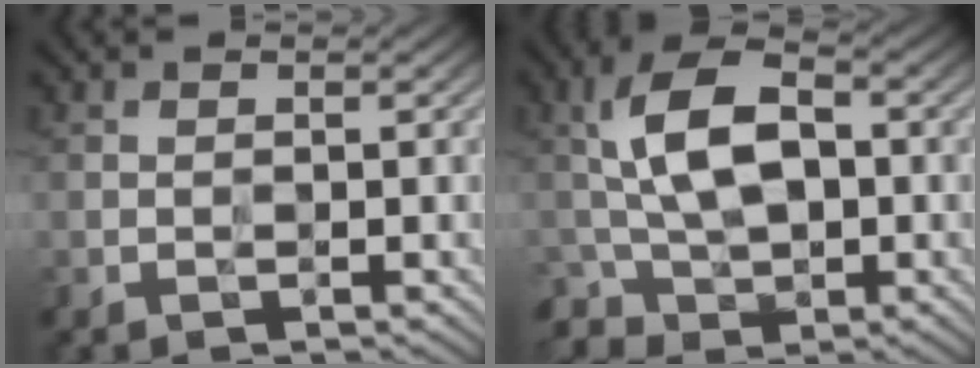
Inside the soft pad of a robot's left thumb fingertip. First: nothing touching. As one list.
[{"total": 8.3, "force": [-0.5, 5.0, 6.6], "torque": [-0.137, 0.009, -0.014]}]